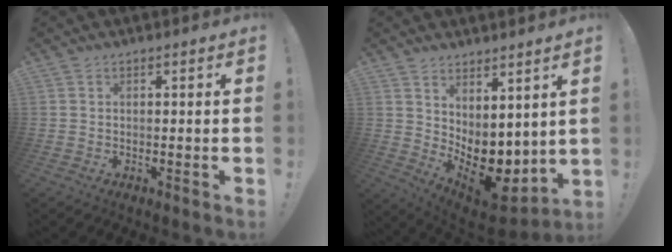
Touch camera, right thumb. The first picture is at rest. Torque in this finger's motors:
{"motor_torque": [-0.15, 1.23, 0.82, 0.32, 0.09]}